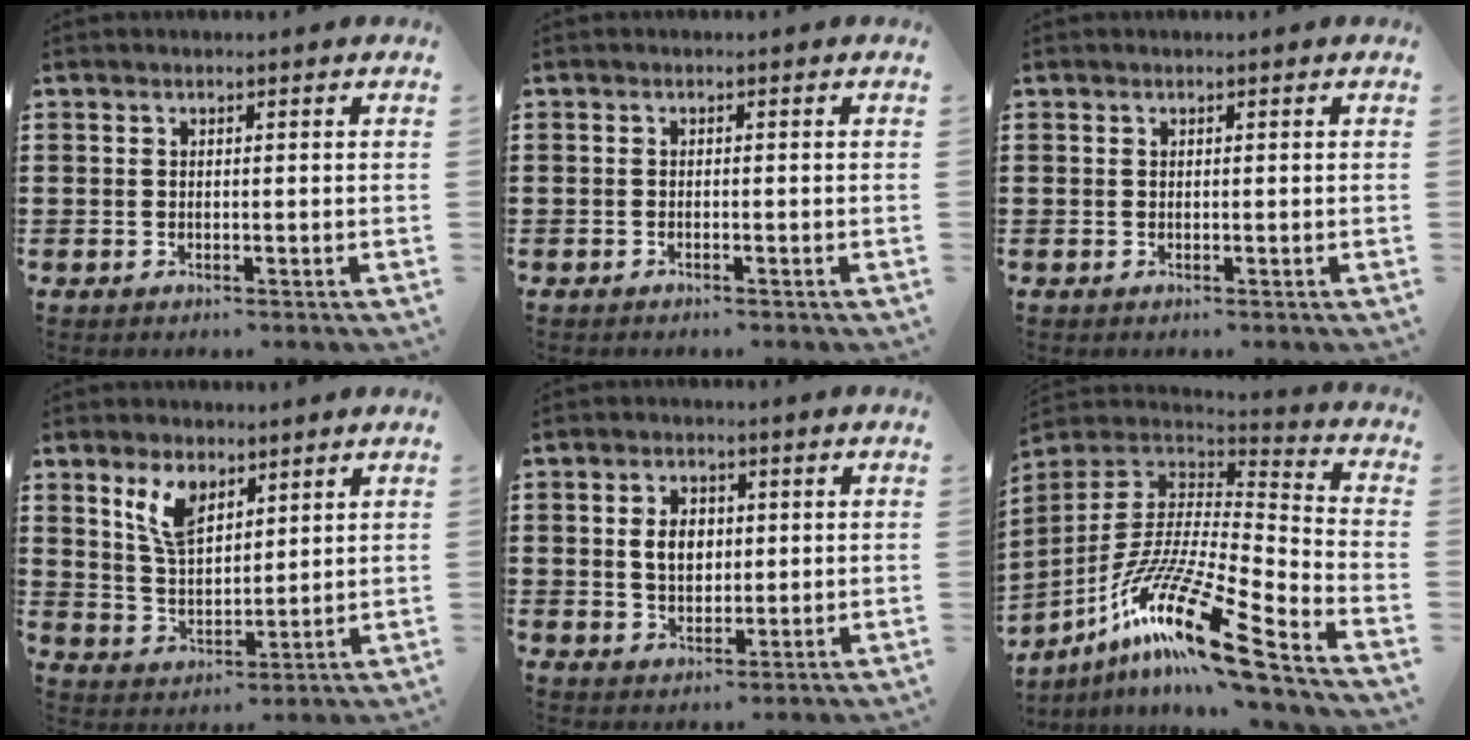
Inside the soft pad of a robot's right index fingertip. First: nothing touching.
{"total": 0.7, "force": [-0.6, 0.0, 0.2], "torque": [-0.004, -0.005, -0.012]}
{"total": 0.0}
{"total": 7.2, "force": [4.4, 3.5, 4.5], "torque": [-0.104, 0.004, 0.082]}
{"total": 4.5, "force": [0.5, 3.2, 3.1], "torque": [-0.061, 0.010, 0.005]}
{"total": 17.8, "force": [-11.8, 2.3, 13.1], "torque": [-0.248, 0.014, -0.218]}